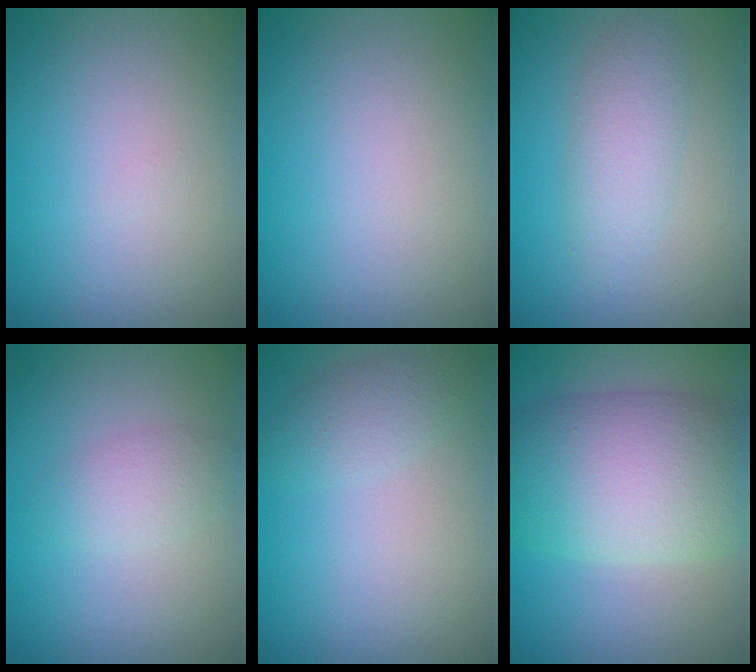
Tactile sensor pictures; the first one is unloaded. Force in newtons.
{"total": 0.0}
{"total": 2.8, "press": 2.8, "slide": 0.1}
{"total": 1.9, "press": 1.9, "slide": 0.1}
{"total": 1.9, "press": 1.9, "slide": 0.1}
{"total": 9.0, "press": 9.0, "slide": 0.4}